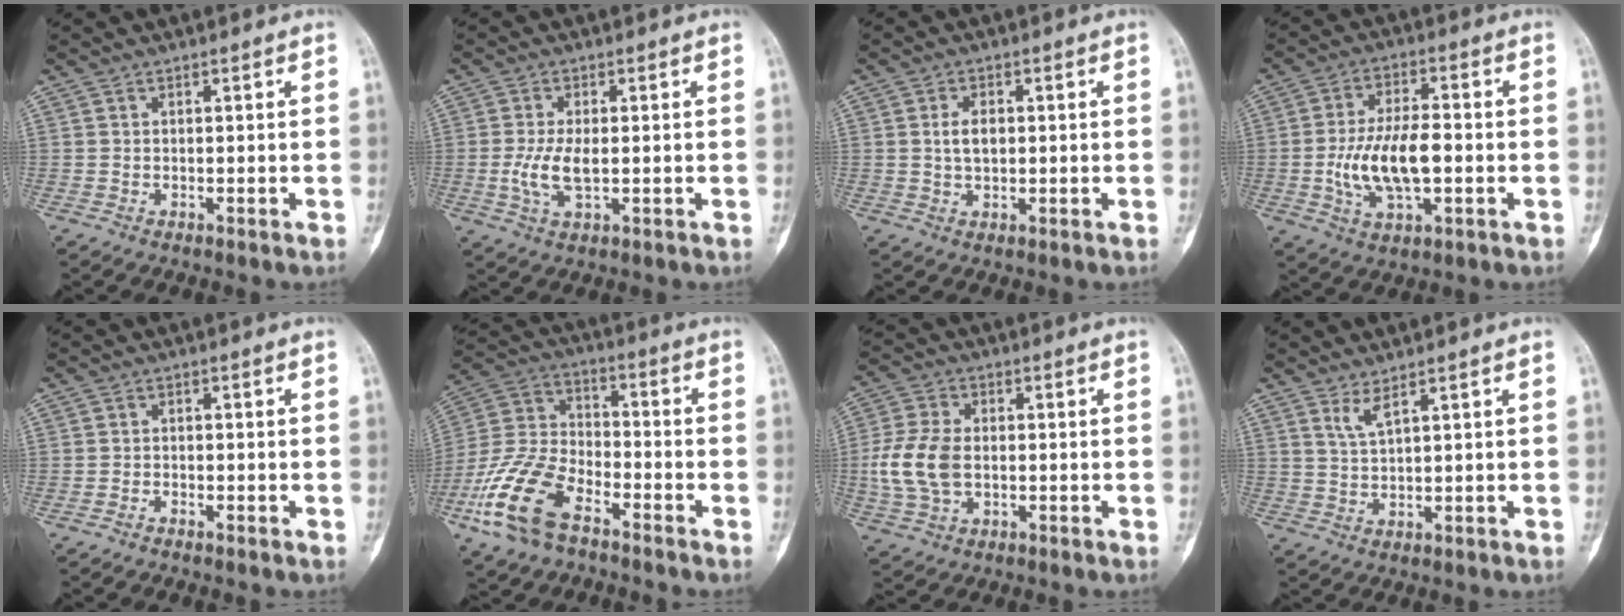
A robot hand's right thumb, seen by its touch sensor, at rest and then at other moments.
{"total": 5.8, "force": [-0.5, 2.5, 5.2], "torque": [-0.119, -0.005, -0.007]}
{"total": 3.7, "force": [0.4, 2.2, 3.0], "torque": [-0.047, 0.002, 0.008]}
{"total": 12.1, "force": [-1.6, 5.6, 10.6], "torque": [-0.200, 0.009, -0.028]}
{"total": 0.7, "force": [-0.6, 0.3, 0.1], "torque": [-0.005, 0.004, -0.014]}
{"total": 17.2, "force": [-9.3, 8.8, 11.5], "torque": [-0.245, 0.043, -0.188]}
{"total": 10.3, "force": [-0.6, 6.6, 7.9], "torque": [-0.170, 0.007, -0.012]}
{"total": 2.8, "force": [1.9, 0.2, 2.0], "torque": [-0.049, -0.020, 0.045]}